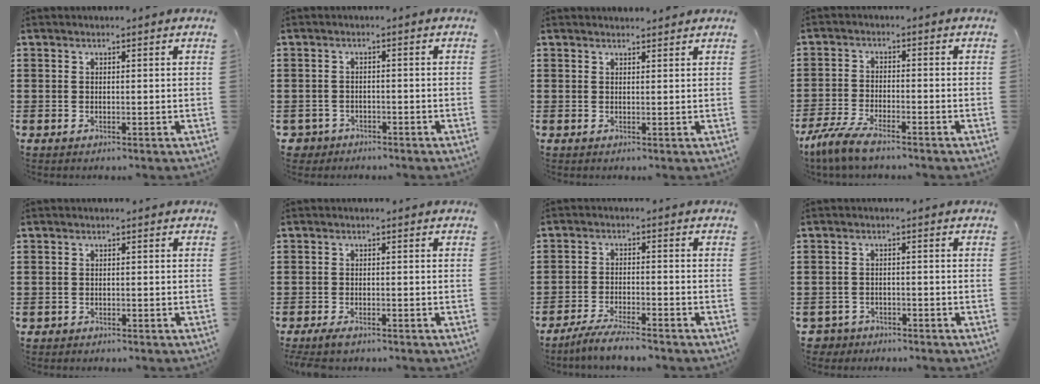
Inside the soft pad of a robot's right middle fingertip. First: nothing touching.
{"total": 2.4, "force": [-2.1, 1.1, -0.1], "torque": [-0.013, -0.003, -0.052]}
{"total": 1.2, "force": [1.2, 0.1, 0.0], "torque": [0.005, -0.002, 0.020]}
{"total": 5.3, "force": [-4.4, 1.0, 2.7], "torque": [-0.073, -0.007, -0.090]}
{"total": 0.8, "force": [-0.7, 0.4, -0.1], "torque": [0.000, 0.003, -0.018]}
{"total": 1.5, "force": [-1.3, 0.5, 0.7], "torque": [-0.023, -0.001, -0.029]}
{"total": 4.3, "force": [-4.0, 0.2, 1.5], "torque": [-0.033, -0.003, -0.081]}
{"total": 2.6, "force": [-2.4, 0.9, -0.2], "torque": [-0.005, 0.000, -0.055]}